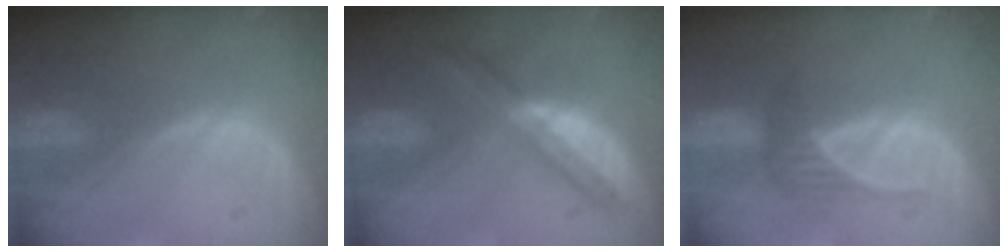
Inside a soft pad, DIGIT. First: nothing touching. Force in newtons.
{"total": 5.5, "press": 5.2, "slide": 1.8}
{"total": 2.8, "press": 2.7, "slide": 0.9}